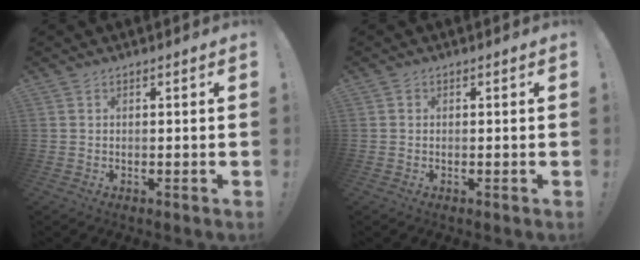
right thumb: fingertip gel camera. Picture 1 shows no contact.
{"total": 0.5, "force": [0.0, 0.5, 0.0], "torque": [-0.001, 0.002, -0.001]}